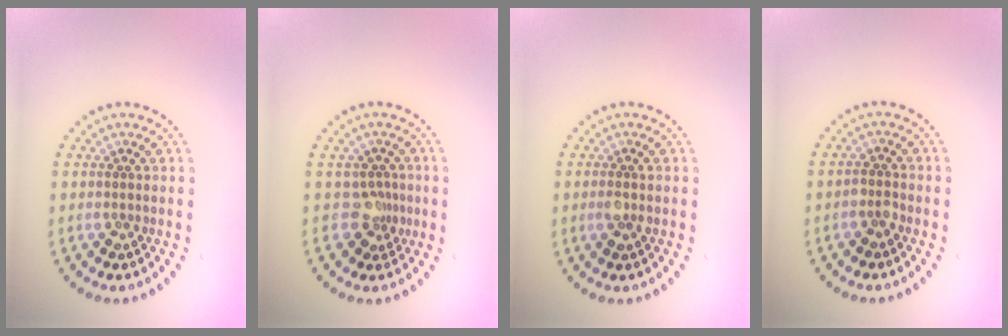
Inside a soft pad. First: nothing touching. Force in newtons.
{"total": 2.1, "press": 1.5, "slide": 1.4}
{"total": 1.0, "press": 0.9, "slide": 0.5}
{"total": 1.2, "press": 1.1, "slide": 0.4}